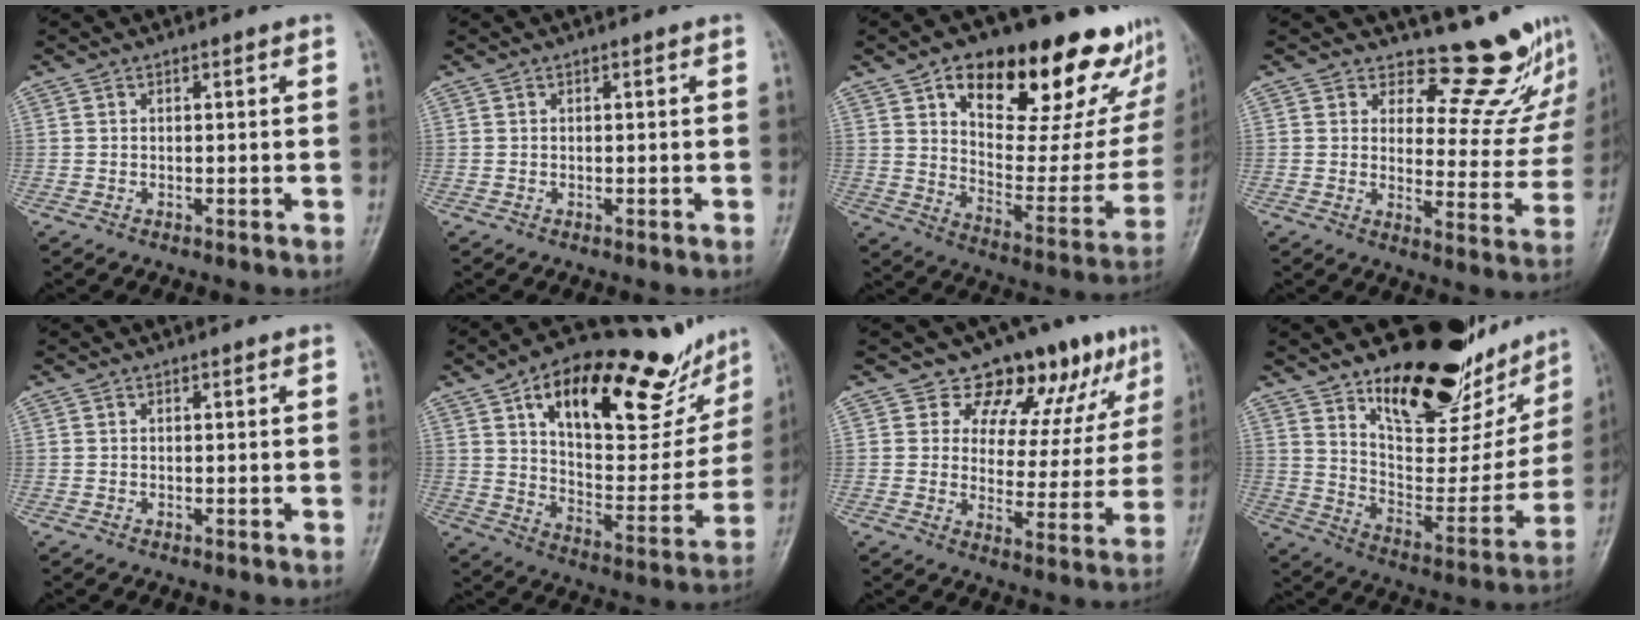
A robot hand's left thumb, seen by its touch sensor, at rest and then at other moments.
{"total": 0.0}
{"total": 28.3, "force": [16.7, 12.5, 19.1], "torque": [-0.218, -0.049, 0.248]}
{"total": 12.3, "force": [11.2, 4.0, 3.0], "torque": [-0.001, -0.121, 0.133]}
{"total": 0.0}
{"total": 27.7, "force": [16.8, 11.3, 18.9], "torque": [-0.224, -0.038, 0.260]}
{"total": 13.0, "force": [9.2, 6.9, 6.1], "torque": [-0.032, -0.055, 0.118]}
{"total": 26.5, "force": [17.9, 11.5, 15.9], "torque": [-0.177, -0.090, 0.280]}